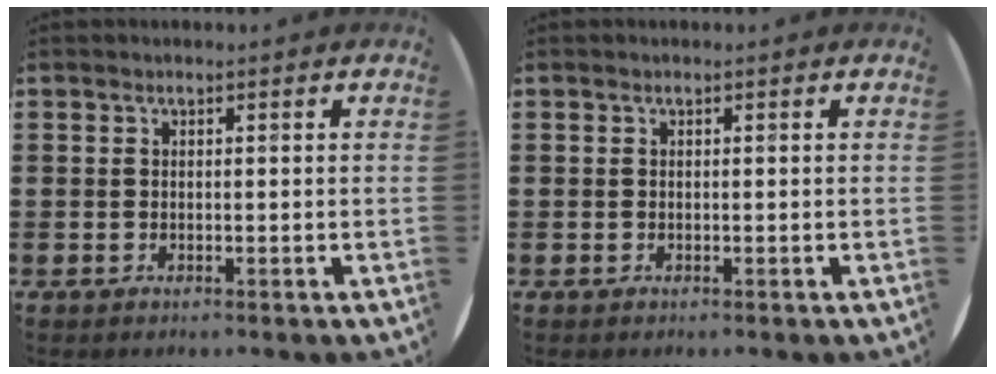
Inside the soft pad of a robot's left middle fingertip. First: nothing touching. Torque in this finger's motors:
{"motor_torque": [0.57, -0.93, 0.05, 0.02]}